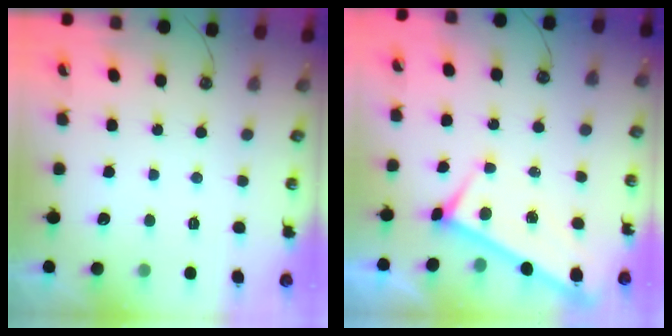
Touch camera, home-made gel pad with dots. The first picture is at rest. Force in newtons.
{"total": 2.5, "press": 2.5, "slide": 0.6}